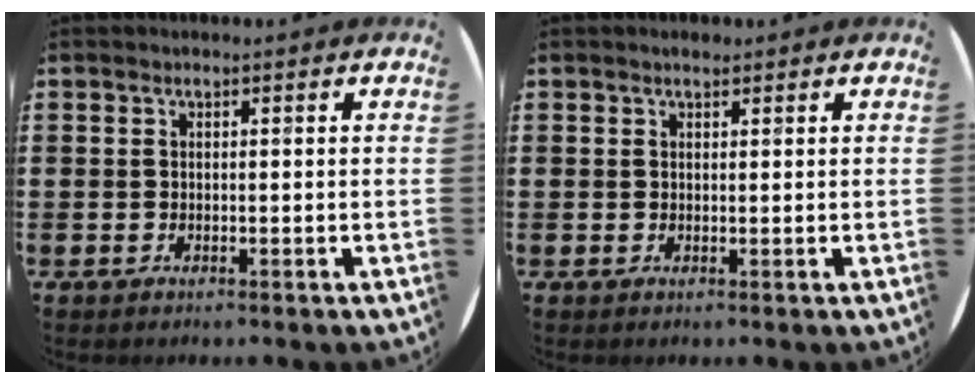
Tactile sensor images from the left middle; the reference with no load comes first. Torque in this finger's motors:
{"motor_torque": [0.13, -0.10, 0.01, 0.00]}